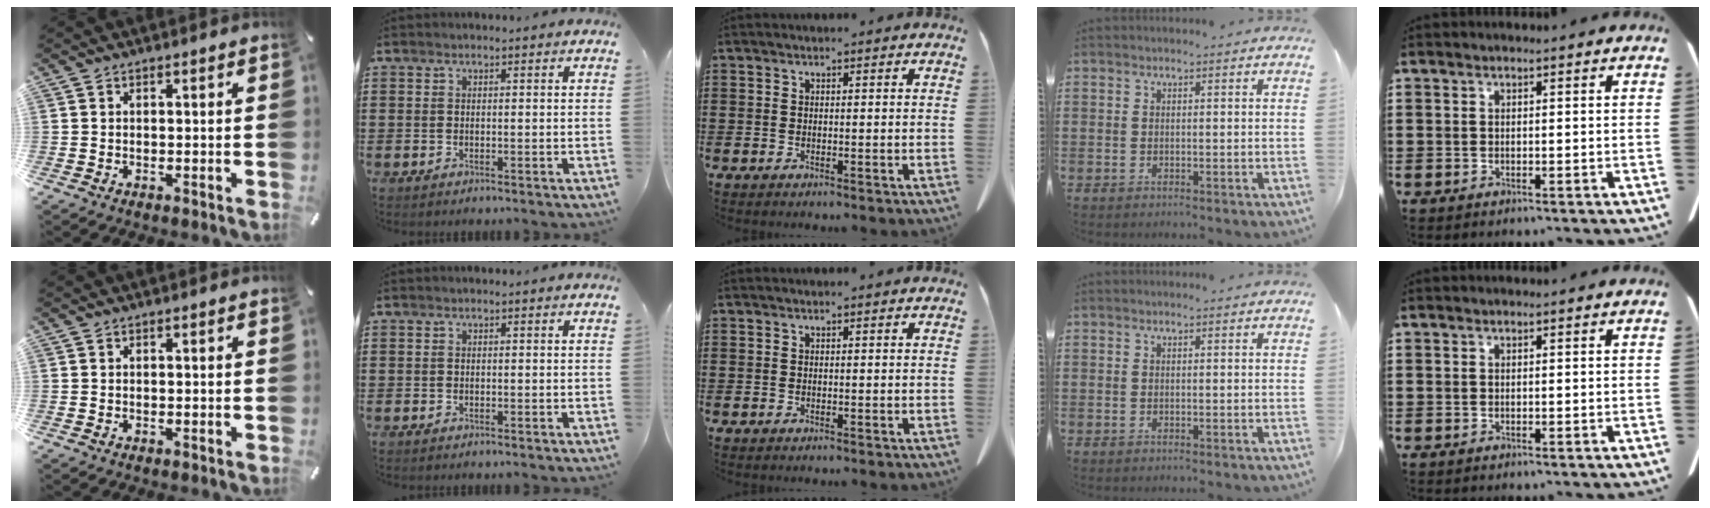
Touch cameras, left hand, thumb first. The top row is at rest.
{}